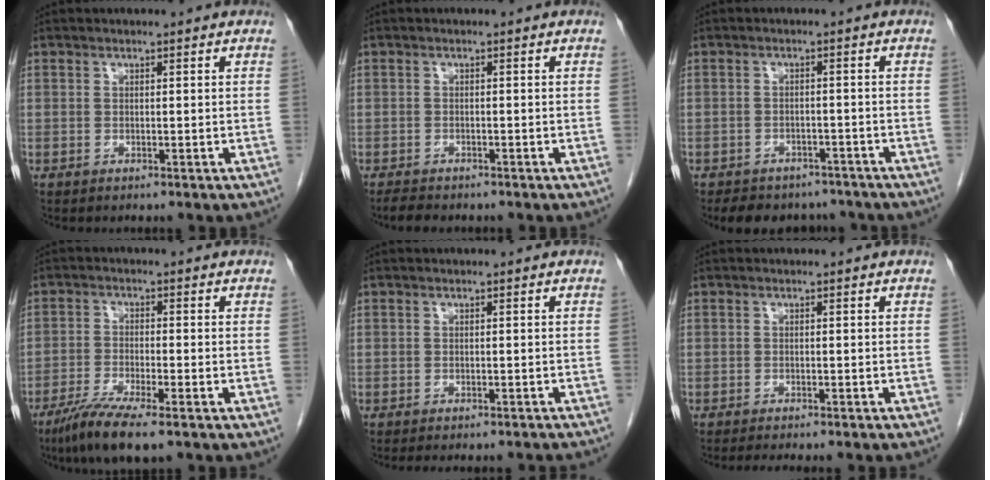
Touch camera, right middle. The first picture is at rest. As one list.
[{"total": 2.8, "force": [-2.4, 0.9, 1.1], "torque": [-0.025, -0.007, -0.036]}, {"total": 9.8, "force": [-8.3, 4.5, 2.4], "torque": [-0.033, 0.004, -0.102]}, {"total": 8.1, "force": [-5.7, 0.6, 5.7], "torque": [-0.104, -0.021, -0.098]}, {"total": 10.6, "force": [-9.9, 1.6, 3.7], "torque": [-0.037, -0.008, -0.105]}, {"total": 7.1, "force": [-6.3, 0.4, 3.3], "torque": [-0.030, -0.010, -0.081]}]